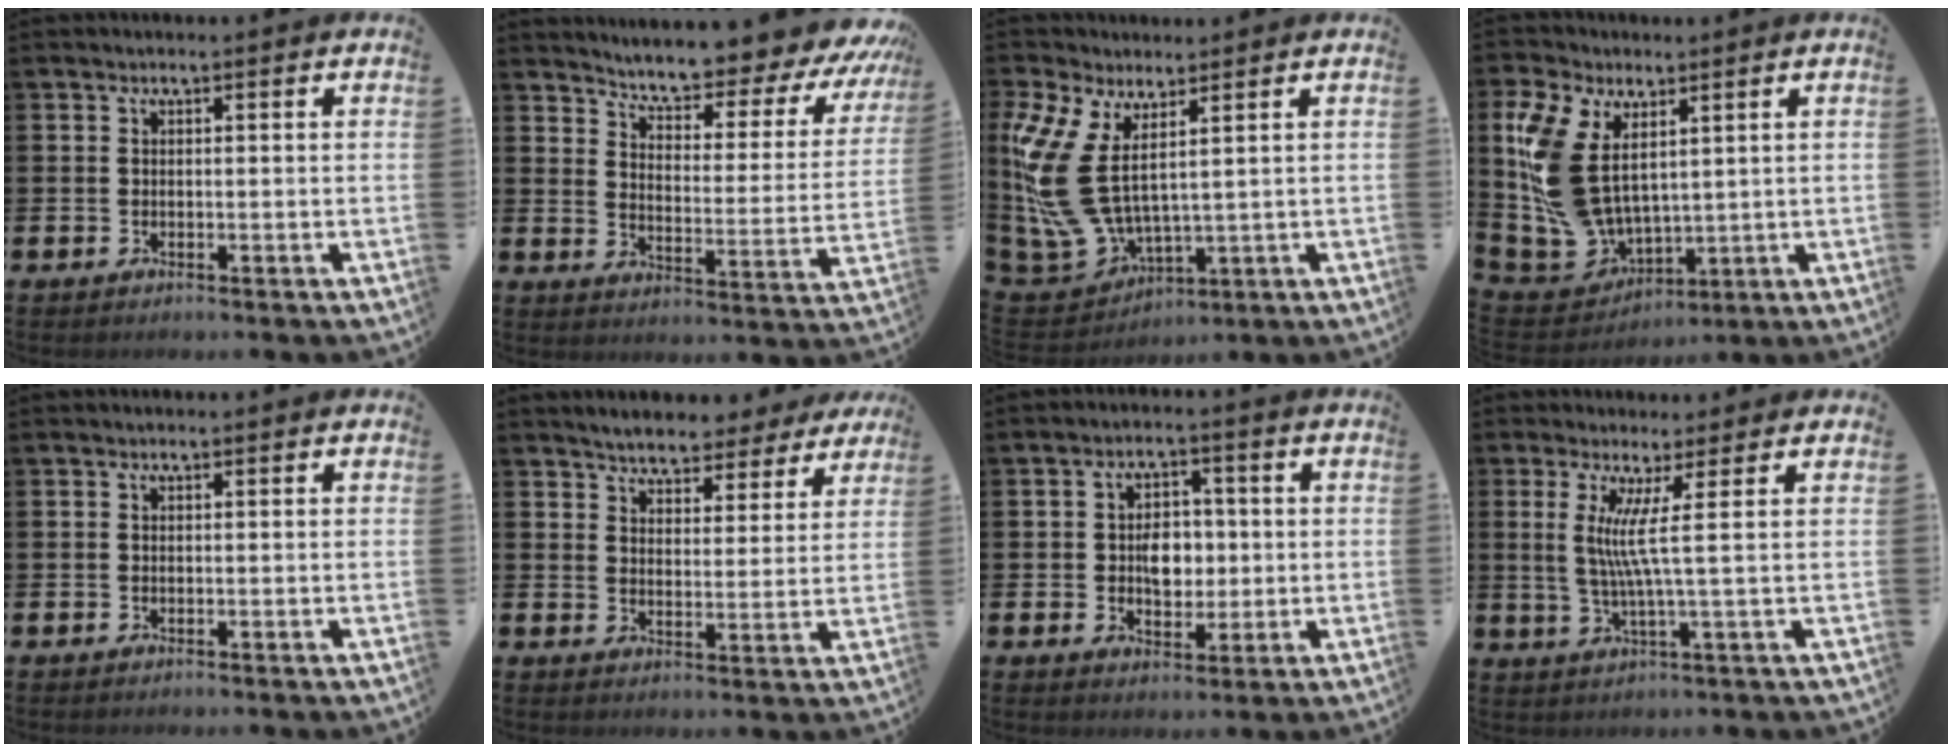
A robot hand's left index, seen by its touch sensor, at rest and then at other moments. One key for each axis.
{"total": 6.7, "fx": 6.4, "fy": 1.0, "fz": 1.9, "tx": -0.059, "ty": -0.061, "tz": 0.101}
{"total": 10.0, "fx": 3.4, "fy": 5.0, "fz": 8.0, "tx": -0.203, "ty": -0.031, "tz": 0.064}
{"total": 11.1, "fx": 4.2, "fy": 7.3, "fz": 7.3, "tx": -0.200, "ty": -0.009, "tz": 0.078}
{"total": 0.0}
{"total": 4.9, "fx": 4.7, "fy": 1.1, "fz": 0.3, "tx": -0.022, "ty": -0.030, "tz": 0.080}
{"total": 5.1, "fx": 0.1, "fy": 3.7, "fz": 3.5, "tx": -0.052, "ty": 0.006, "tz": -0.008}
{"total": 5.6, "fx": 1.6, "fy": -1.0, "fz": 5.3, "tx": -0.109, "ty": -0.017, "tz": 0.026}